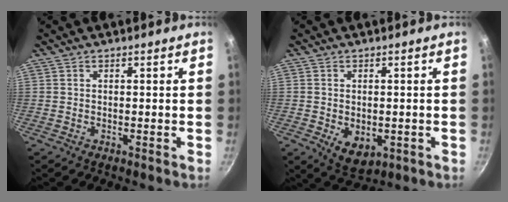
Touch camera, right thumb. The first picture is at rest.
{"total": 6.4, "force": [-1.2, 4.3, 4.6], "torque": [-0.060, -0.010, -0.007]}